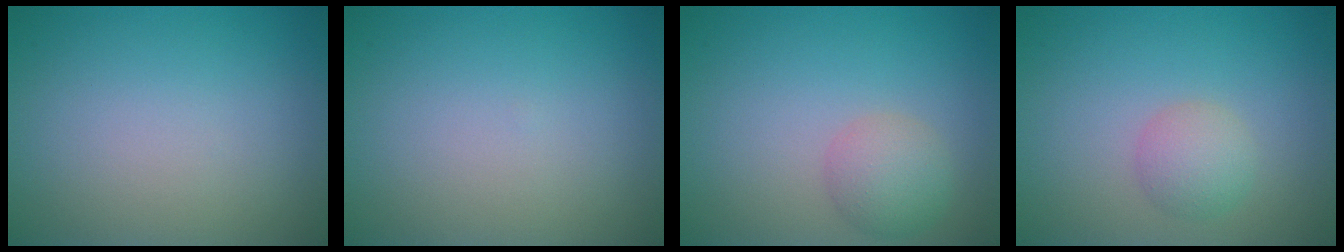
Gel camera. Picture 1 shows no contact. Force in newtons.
{"total": 0.0}
{"total": 2.7, "press": 2.7, "slide": 0.1}
{"total": 2.3, "press": 2.3, "slide": 0.1}